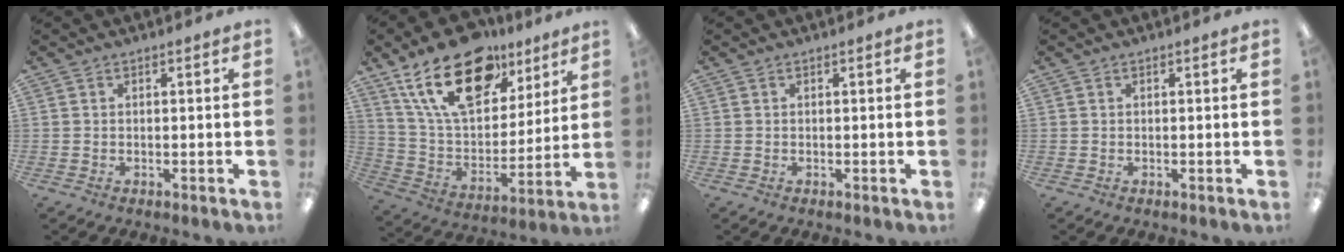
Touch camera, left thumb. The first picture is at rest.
{"total": 23.4, "force": [13.5, 12.8, 14.2], "torque": [-0.237, -0.060, 0.240]}
{"total": 0.0}
{"total": 0.0}